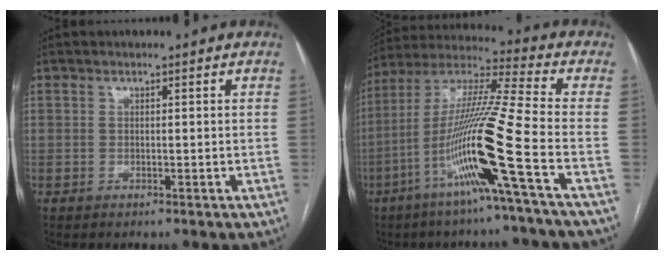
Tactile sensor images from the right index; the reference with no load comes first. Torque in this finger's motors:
{"motor_torque": [2.14, 0.00, 1.05, 0.21]}